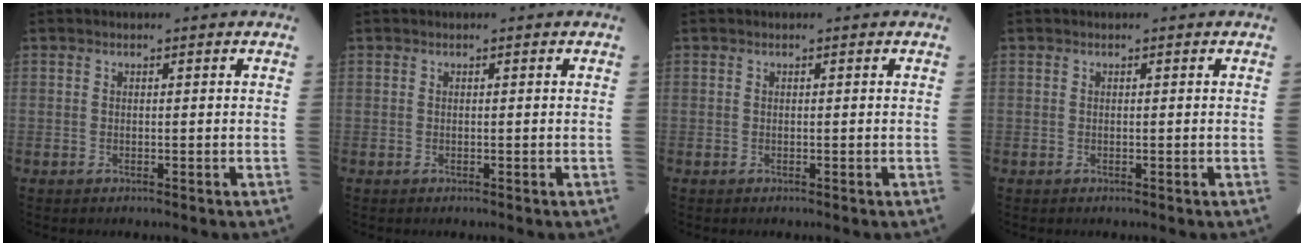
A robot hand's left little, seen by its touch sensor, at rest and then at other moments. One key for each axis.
{"total": 0.0}
{"total": 0.0}
{"total": 0.0}